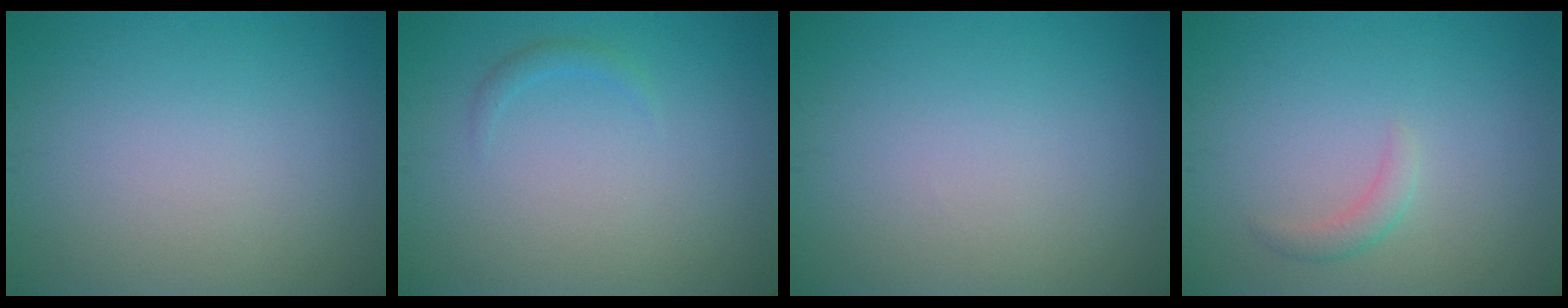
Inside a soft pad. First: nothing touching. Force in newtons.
{"total": 0.8, "press": 0.8, "slide": 0.1}
{"total": 0.0}
{"total": 1.3, "press": 1.3, "slide": 0.1}